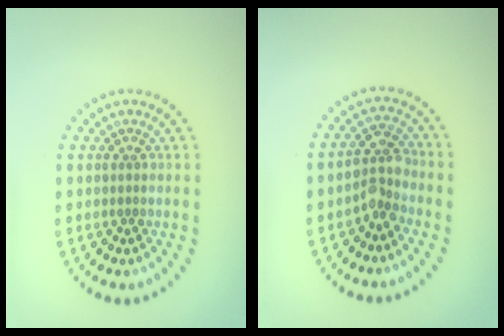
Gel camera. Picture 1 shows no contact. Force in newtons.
{"total": 2.9, "press": 2.6, "slide": 1.3}